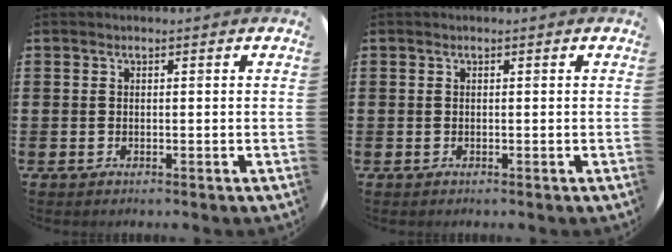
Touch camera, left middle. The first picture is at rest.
{"total": 0.0}